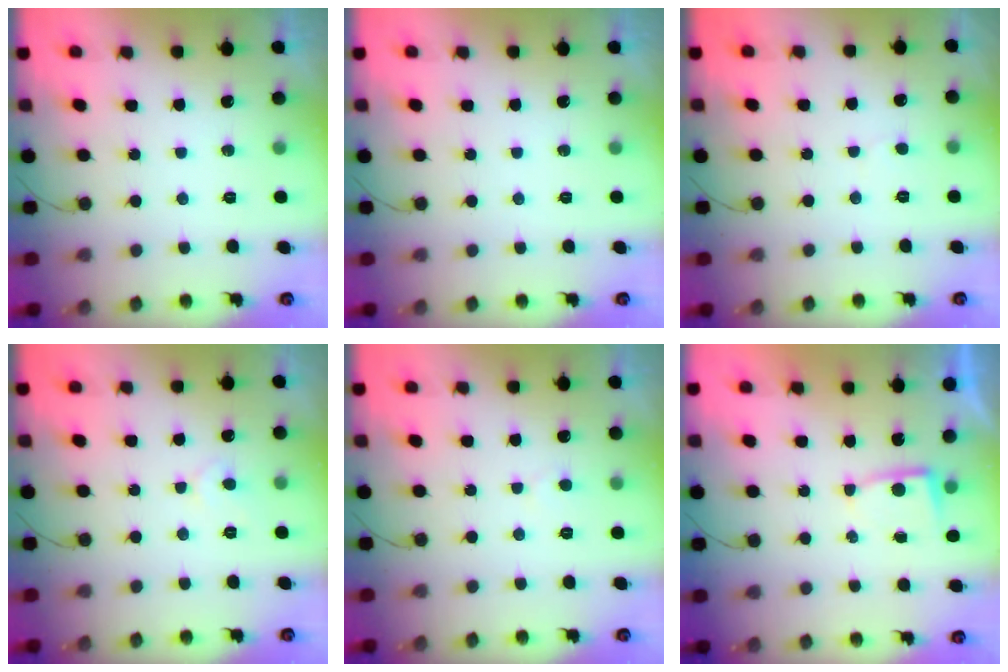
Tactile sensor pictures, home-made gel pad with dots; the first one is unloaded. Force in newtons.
{"total": 0.0}
{"total": 2.6, "press": 2.6, "slide": 0.2}
{"total": 4.1, "press": 4.1, "slide": 0.6}
{"total": 2.7, "press": 2.7, "slide": 0.2}
{"total": 2.9, "press": 2.9, "slide": 0.4}